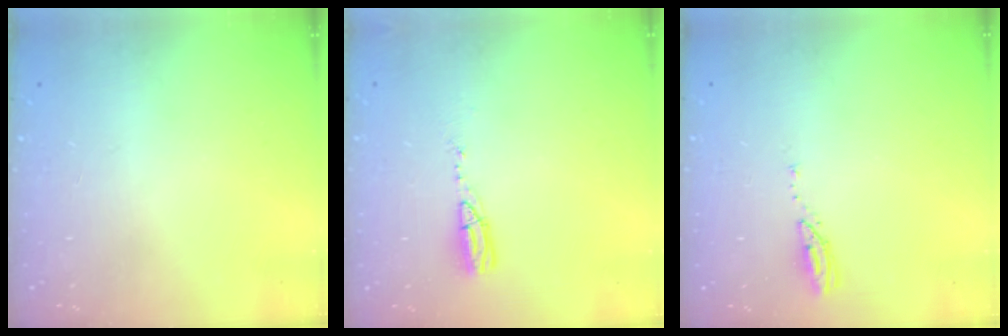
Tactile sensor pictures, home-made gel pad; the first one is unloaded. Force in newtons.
{"total": 6.2, "press": 5.8, "slide": 2.2}
{"total": 2.9, "press": 2.9, "slide": 0.3}